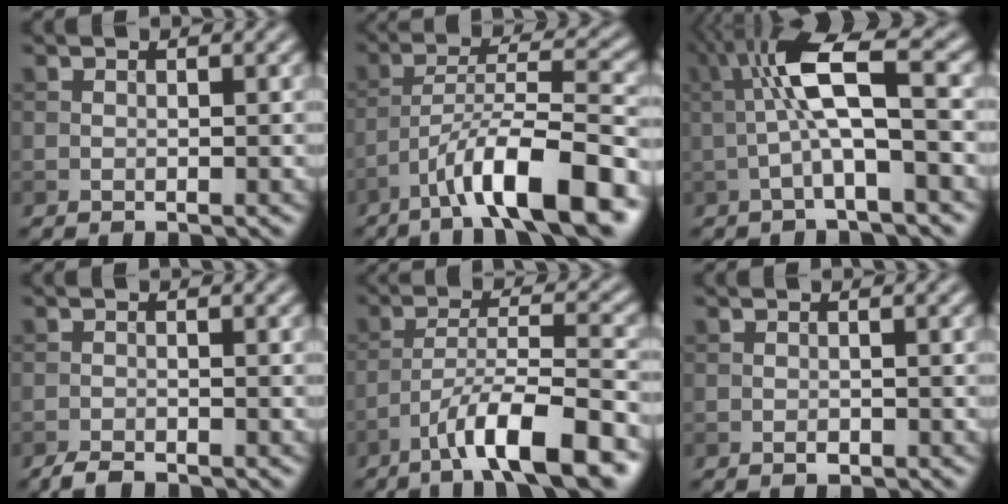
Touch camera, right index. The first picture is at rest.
{"total": 10.3, "force": [-6.1, 2.3, 8.0], "torque": [-0.132, 0.015, -0.105]}
{"total": 6.5, "force": [-0.1, 1.1, 6.4], "torque": [-0.123, 0.024, -0.010]}
{"total": 1.7, "force": [-1.5, 0.4, 0.7], "torque": [-0.015, -0.002, -0.031]}
{"total": 9.2, "force": [-5.8, 1.9, 7.0], "torque": [-0.112, 0.009, -0.100]}
{"total": 0.7, "force": [-0.4, 0.3, 0.5], "torque": [-0.006, 0.000, -0.006]}